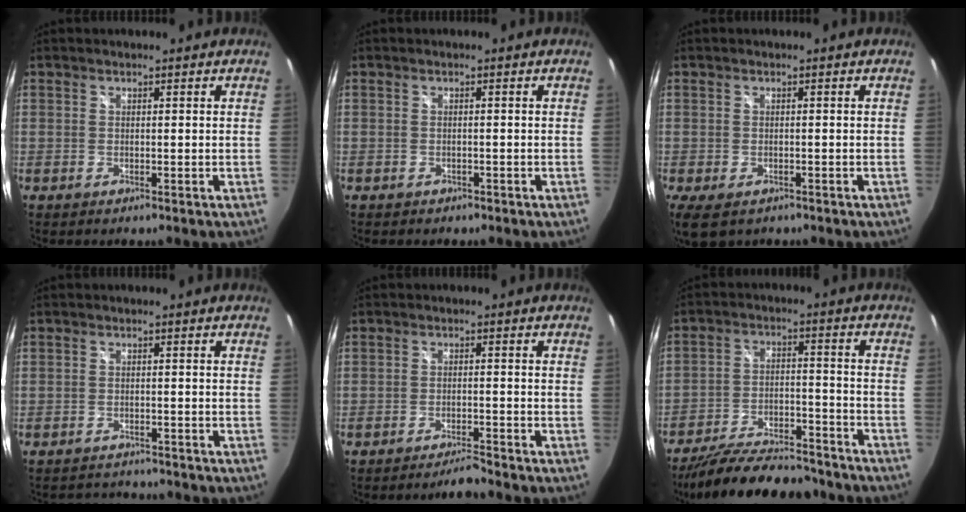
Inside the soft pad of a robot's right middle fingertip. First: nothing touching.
{"total": 1.2, "force": [-0.9, 0.8, 0.3], "torque": [-0.008, -0.001, -0.011]}
{"total": 6.2, "force": [-3.5, 3.5, 3.9], "torque": [-0.083, -0.029, -0.054]}
{"total": 5.1, "force": [-4.8, 1.4, 0.6], "torque": [-0.021, 0.008, -0.070]}
{"total": 3.6, "force": [-3.5, -0.2, 0.9], "torque": [-0.031, -0.004, -0.060]}
{"total": 20.3, "force": [-17.4, 5.6, 8.8], "torque": [-0.167, -0.013, -0.251]}